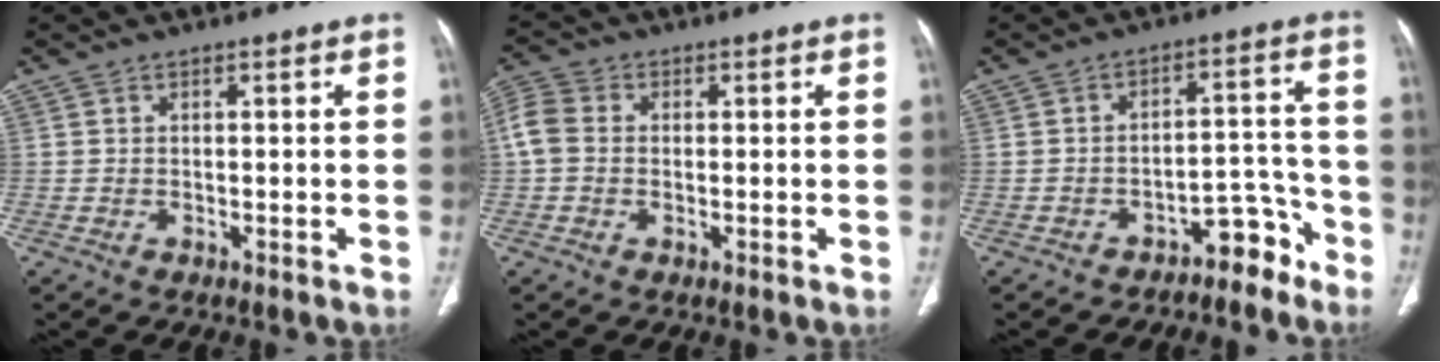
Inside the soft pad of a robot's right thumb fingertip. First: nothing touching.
{"total": 5.7, "force": [0.3, 4.5, 3.4], "torque": [-0.080, 0.016, -0.002]}
{"total": 6.6, "force": [-5.3, 3.2, 2.4], "torque": [-0.004, 0.087, -0.079]}